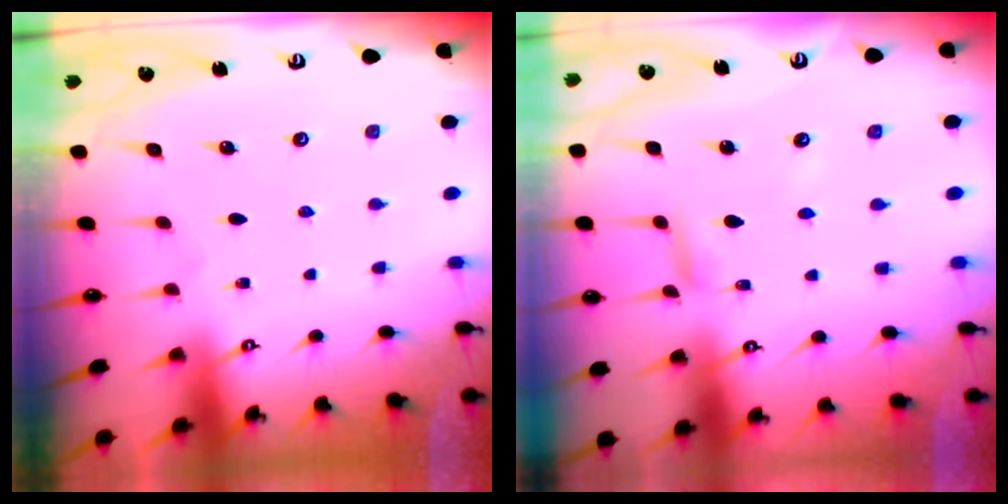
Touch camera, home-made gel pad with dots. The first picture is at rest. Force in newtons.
{"total": 5.9, "press": 5.9, "slide": 0.5}